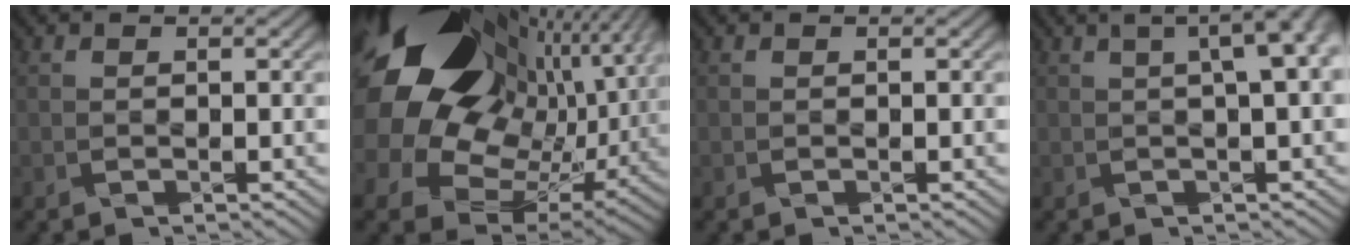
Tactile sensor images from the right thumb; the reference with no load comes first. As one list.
[{"total": 24.2, "force": [8.5, 17.5, 14.3], "torque": [-0.354, 0.002, 0.157]}, {"total": 0.0}, {"total": 7.0, "force": [1.8, 2.2, 6.4], "torque": [-0.057, 0.033, 0.013]}]